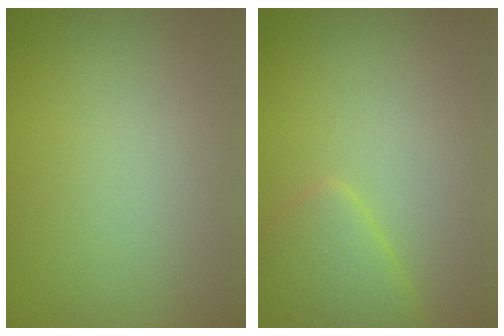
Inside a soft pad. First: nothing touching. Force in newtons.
{"total": 2.8, "press": 2.8, "slide": 0.1}